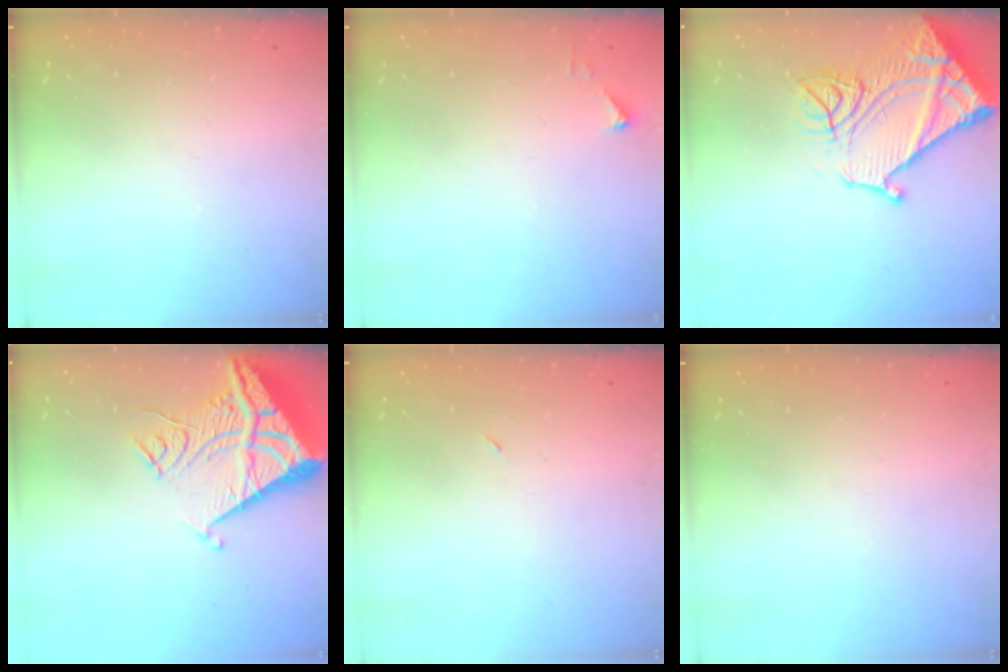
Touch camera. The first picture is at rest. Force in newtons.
{"total": 2.7, "press": 2.7, "slide": 0.3}
{"total": 22.0, "press": 21.8, "slide": 2.5}
{"total": 16.7, "press": 16.6, "slide": 1.8}
{"total": 2.3, "press": 2.0, "slide": 1.2}
{"total": 0.0}